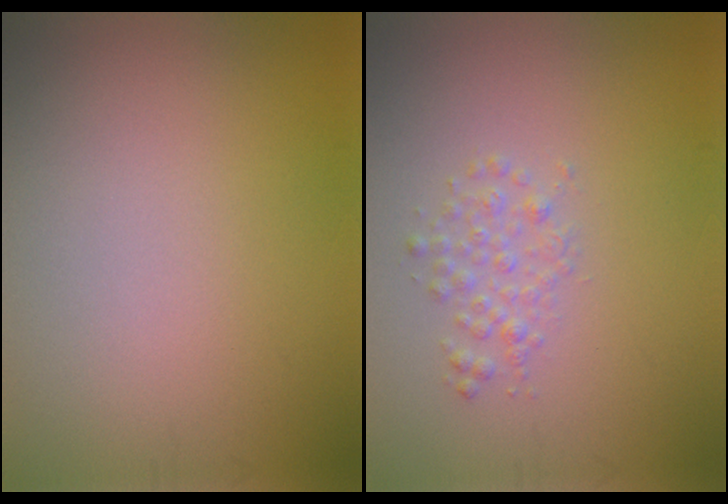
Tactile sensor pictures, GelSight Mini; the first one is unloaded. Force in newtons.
{"total": 1.6, "press": 1.6, "slide": 0.1}